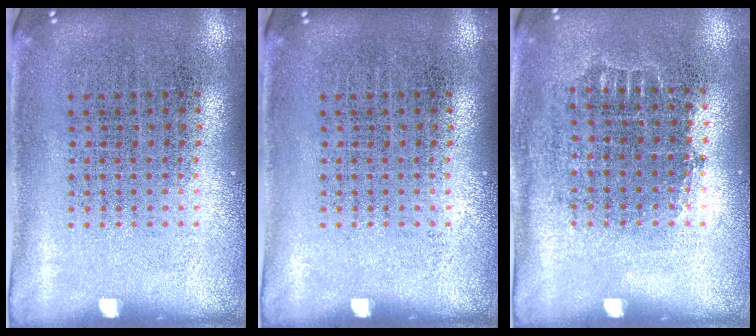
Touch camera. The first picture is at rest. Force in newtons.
{"total": 0.0}
{"total": 0.6, "press": 0.6, "slide": 0.2}